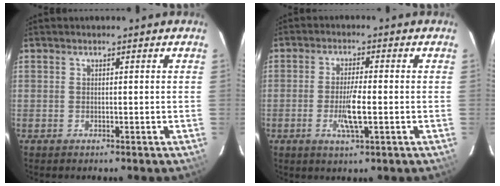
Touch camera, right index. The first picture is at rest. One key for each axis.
{"total": 5.7, "fx": -1.5, "fy": 0.7, "fz": 5.5, "tx": -0.104, "ty": -0.007, "tz": -0.029}